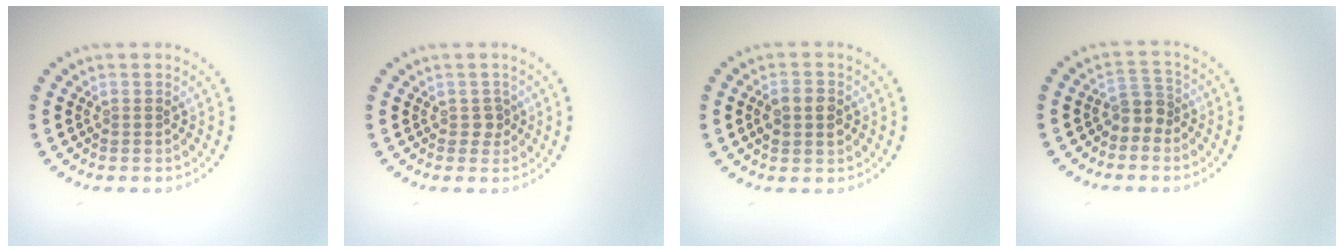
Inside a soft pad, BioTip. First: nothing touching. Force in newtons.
{"total": 1.1, "press": 1.0, "slide": 0.6}
{"total": 2.9, "press": 2.9, "slide": 0.1}
{"total": 2.2, "press": 1.6, "slide": 1.4}